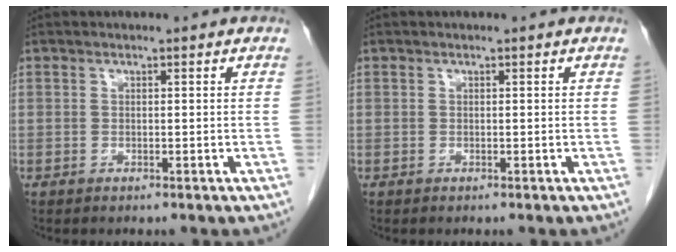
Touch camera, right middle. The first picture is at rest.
{"total": 0.0}